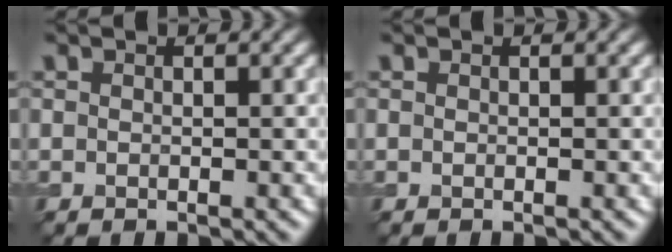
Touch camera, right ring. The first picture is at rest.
{"total": 0.0}